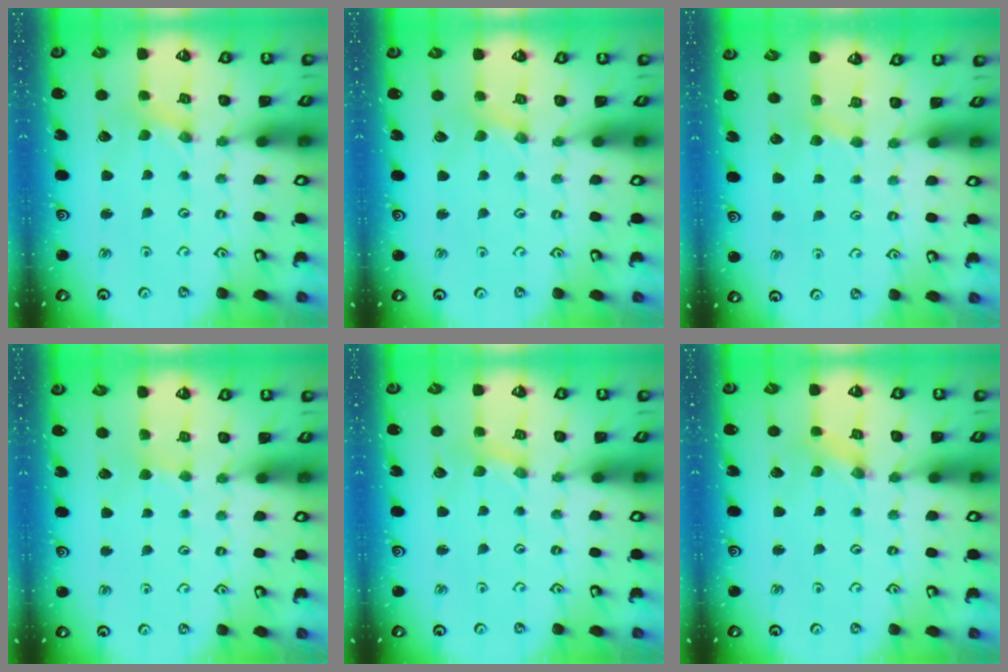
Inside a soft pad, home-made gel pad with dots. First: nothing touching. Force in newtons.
{"total": 1.0, "press": 1.0, "slide": 0.1}
{"total": 3.2, "press": 3.2, "slide": 0.5}
{"total": 2.2, "press": 2.2, "slide": 0.4}
{"total": 0.5, "press": 0.5, "slide": 0.1}
{"total": 0.5, "press": 0.5, "slide": 0.1}